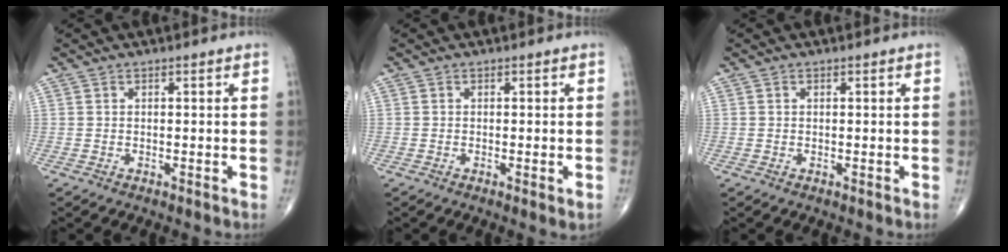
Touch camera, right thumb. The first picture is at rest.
{"total": 1.5, "force": [-0.5, 0.2, 1.4], "torque": [-0.019, -0.004, -0.007]}
{"total": 0.0}